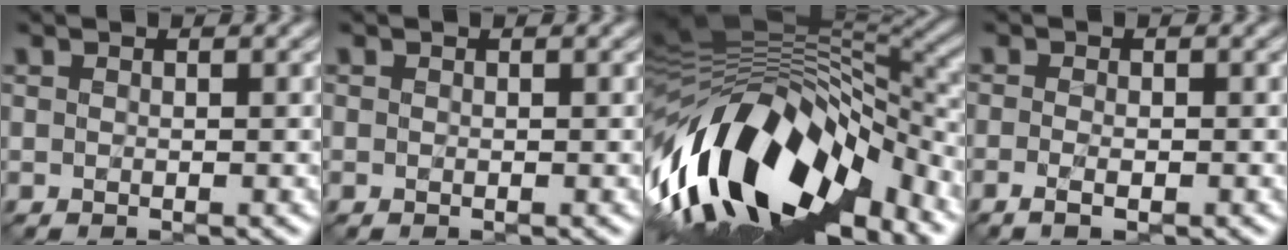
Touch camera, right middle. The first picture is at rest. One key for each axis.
{"total": 0.0}
{"total": 15.4, "fx": -7.4, "fy": 7.0, "fz": 11.5, "tx": -0.201, "ty": 0.016, "tz": -0.132}
{"total": 1.2, "fx": -0.7, "fy": 0.4, "fz": 0.9, "tx": -0.019, "ty": -0.008, "tz": -0.008}